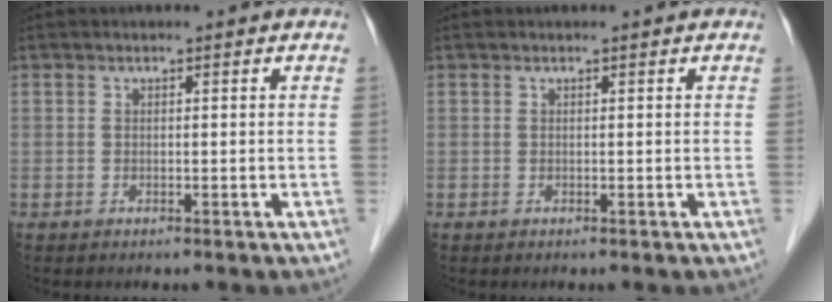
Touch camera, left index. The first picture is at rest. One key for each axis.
{"total": 0.0}